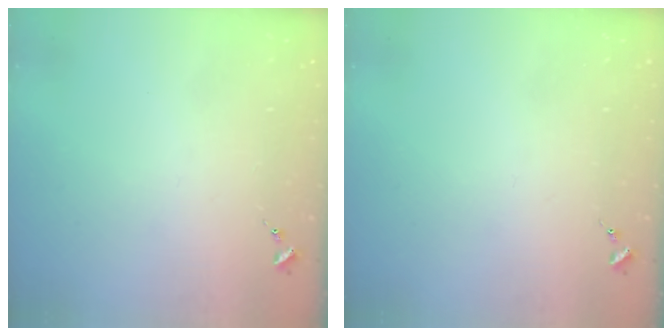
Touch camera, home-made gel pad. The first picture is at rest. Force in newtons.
{"total": 0.0}